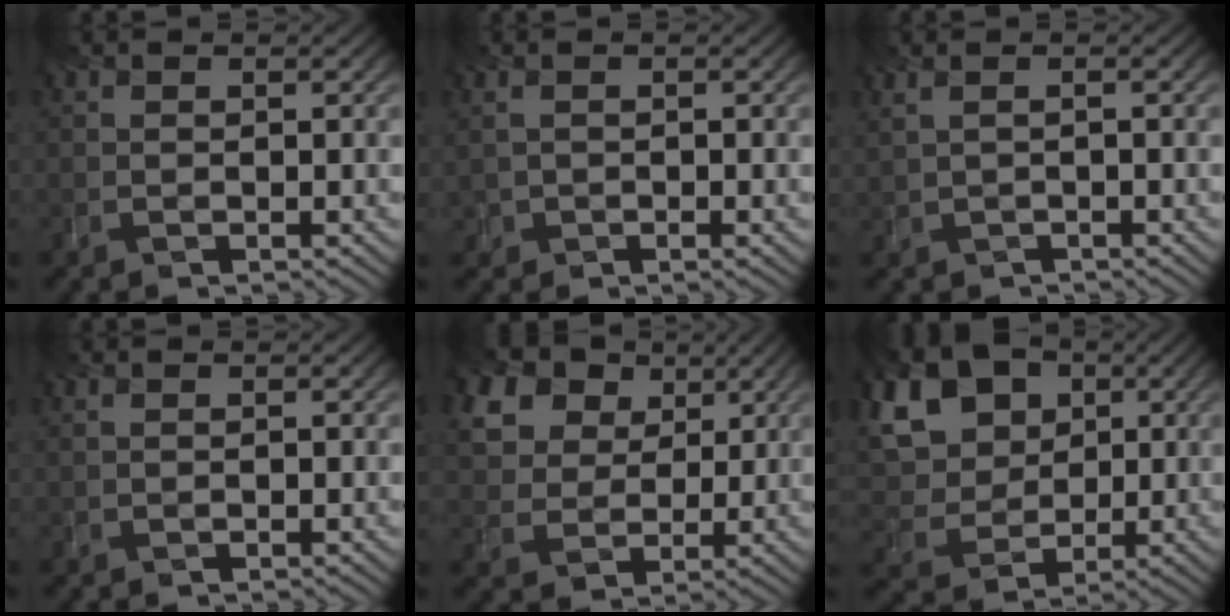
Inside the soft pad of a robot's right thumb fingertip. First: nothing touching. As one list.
[{"total": 0.9, "force": [0.2, 0.5, 0.8], "torque": [-0.019, 0.005, 0.011]}, {"total": 1.0, "force": [0.5, 0.5, 0.8], "torque": [-0.025, 0.006, 0.015]}, {"total": 0.5, "force": [0.4, 0.3, 0.1], "torque": [0.000, 0.006, 0.001]}, {"total": 11.9, "force": [5.9, 9.5, 4.1], "torque": [-0.155, 0.015, 0.150]}, {"total": 13.2, "force": [4.0, 10.8, 6.3], "torque": [-0.193, 0.024, 0.103]}]